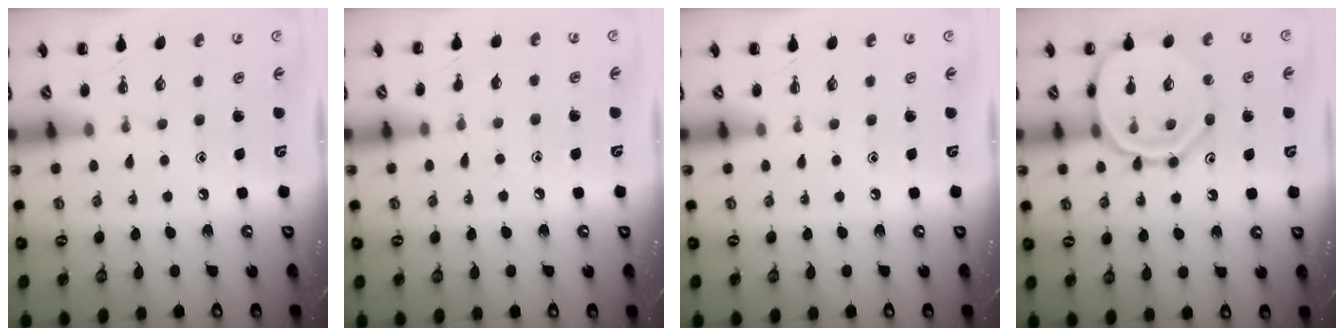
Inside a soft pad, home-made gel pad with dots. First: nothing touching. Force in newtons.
{"total": 6.4, "press": 6.1, "slide": 1.9}
{"total": 0.0}
{"total": 14.9, "press": 14.8, "slide": 0.9}